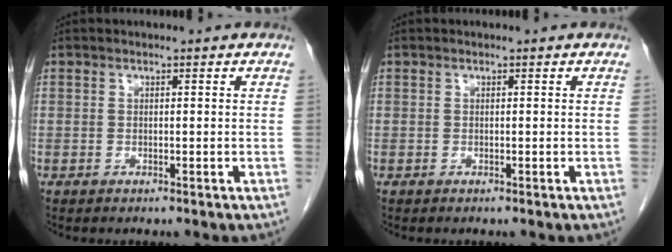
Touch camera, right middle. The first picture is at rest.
{"total": 0.0}